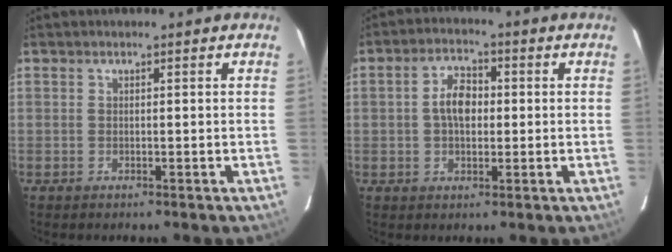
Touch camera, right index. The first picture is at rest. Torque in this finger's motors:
{"motor_torque": [0.68, -0.03, 0.52, 0.09]}